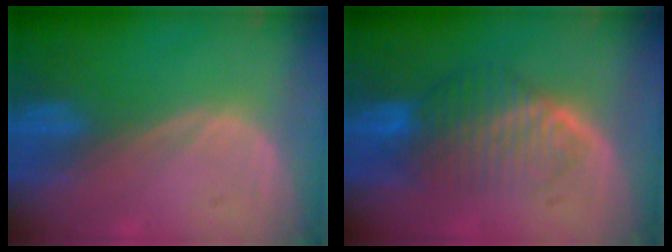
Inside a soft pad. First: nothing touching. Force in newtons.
{"total": 7.9, "press": 7.1, "slide": 3.4}